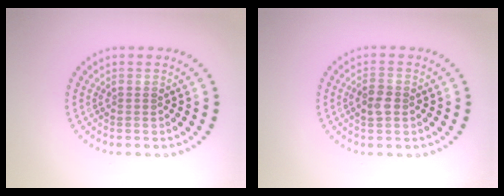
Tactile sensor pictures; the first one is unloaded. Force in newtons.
{"total": 1.9, "press": 1.8, "slide": 0.3}